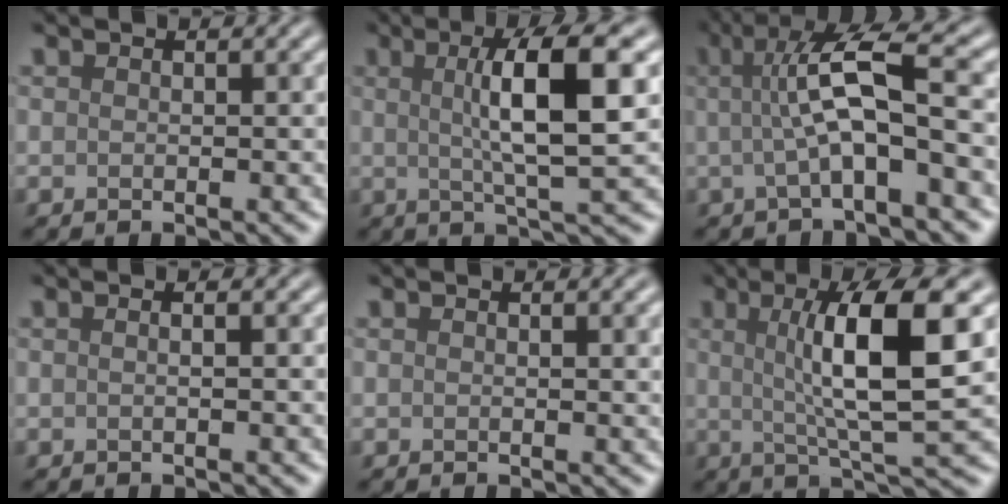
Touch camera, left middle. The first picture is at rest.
{"total": 7.9, "force": [1.4, 1.6, 7.6], "torque": [-0.106, 0.011, 0.020]}
{"total": 7.3, "force": [0.5, 1.7, 7.1], "torque": [-0.116, 0.012, 0.003]}
{"total": 1.5, "force": [0.3, 0.7, 1.2], "torque": [-0.004, -0.005, -0.013]}
{"total": 1.5, "force": [0.4, 0.4, 1.4], "torque": [-0.013, 0.004, 0.004]}
{"total": 8.8, "force": [1.6, 1.7, 8.5], "torque": [-0.119, -0.001, 0.028]}